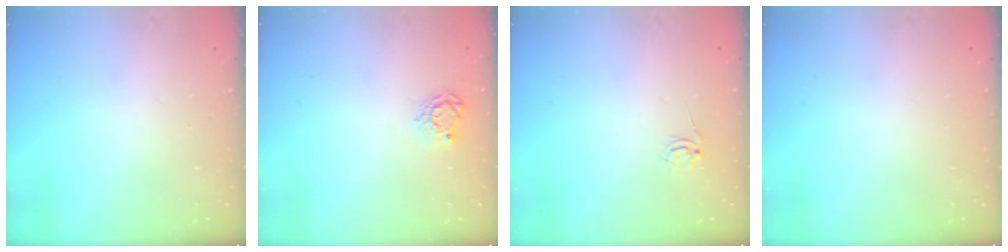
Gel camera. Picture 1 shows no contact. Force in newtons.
{"total": 5.0, "press": 5.0, "slide": 0.4}
{"total": 2.5, "press": 2.5, "slide": 0.2}
{"total": 0.0}